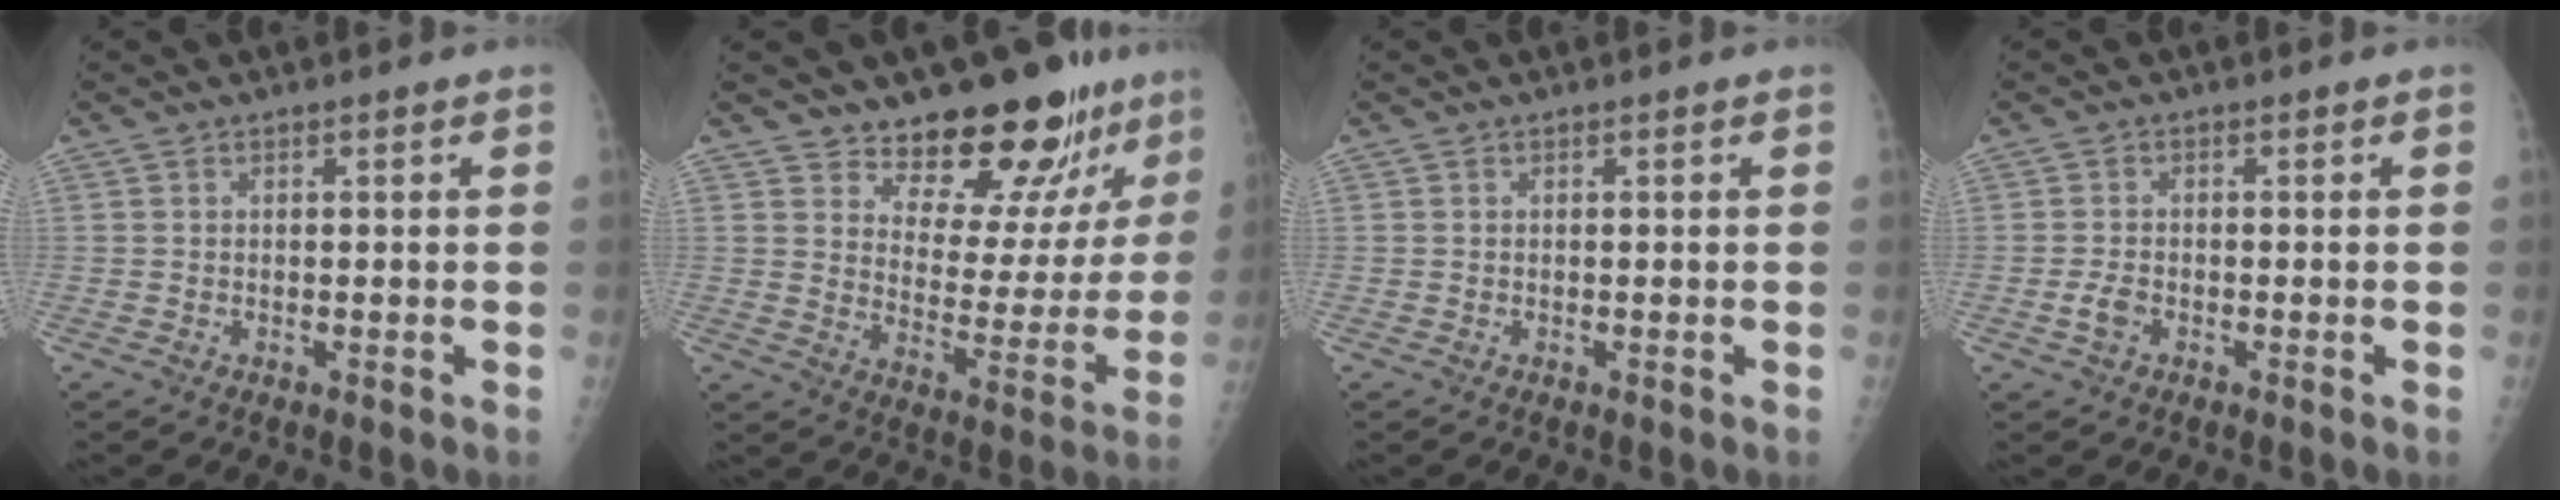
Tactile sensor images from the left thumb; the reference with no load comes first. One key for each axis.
{"total": 16.7, "fx": 13.9, "fy": 6.5, "fz": 6.7, "tx": -0.033, "ty": -0.115, "tz": 0.191}
{"total": 0.0}
{"total": 2.2, "fx": -0.9, "fy": 1.4, "fz": 1.5, "tx": -0.031, "ty": 0.002, "tz": -0.018}